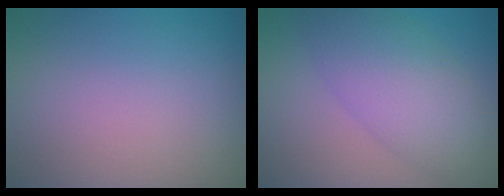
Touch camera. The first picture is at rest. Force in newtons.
{"total": 6.2, "press": 6.2, "slide": 0.1}